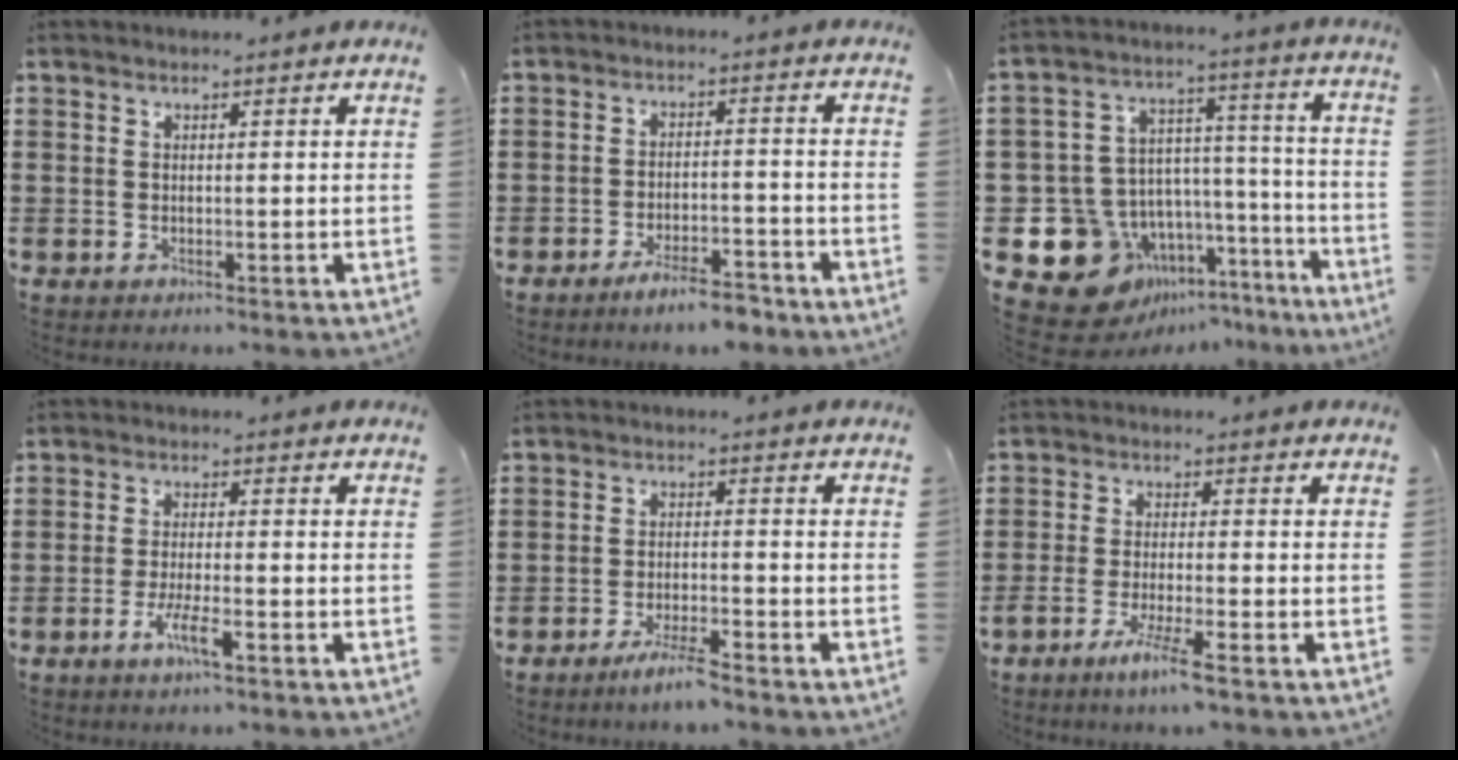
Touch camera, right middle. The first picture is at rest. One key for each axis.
{"total": 5.3, "fx": -4.5, "fy": 0.6, "fz": 2.8, "tx": -0.050, "ty": 0.000, "tz": -0.083}
{"total": 12.4, "fx": -9.4, "fy": 7.9, "fz": 1.7, "tx": -0.069, "ty": 0.010, "tz": -0.167}
{"total": 4.2, "fx": -2.1, "fy": 0.6, "fz": 3.6, "tx": -0.077, "ty": -0.008, "tz": -0.042}
{"total": 4.0, "fx": -3.2, "fy": 0.1, "fz": 2.5, "tx": -0.047, "ty": -0.002, "tz": -0.057}
{"total": 4.8, "fx": -3.2, "fy": -0.2, "fz": 3.6, "tx": -0.072, "ty": -0.013, "tz": -0.058}